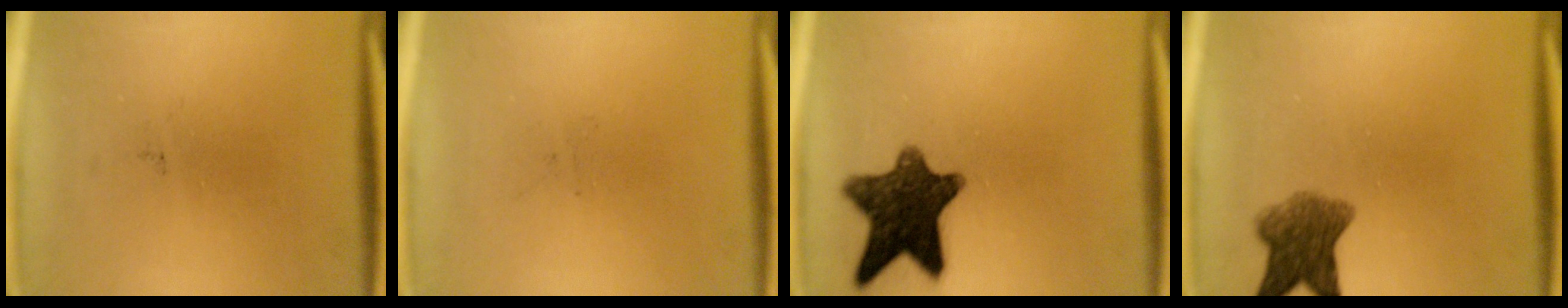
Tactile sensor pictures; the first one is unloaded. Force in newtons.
{"total": 0.0}
{"total": 12.1}
{"total": 6.5}